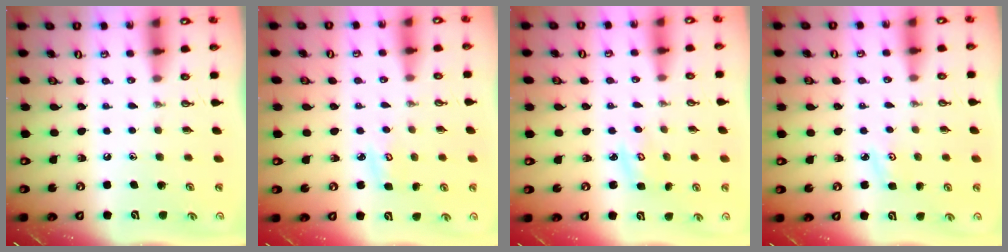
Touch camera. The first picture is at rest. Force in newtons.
{"total": 3.4, "press": 3.4, "slide": 0.4}
{"total": 3.2, "press": 3.2, "slide": 0.3}
{"total": 3.0, "press": 2.9, "slide": 0.4}